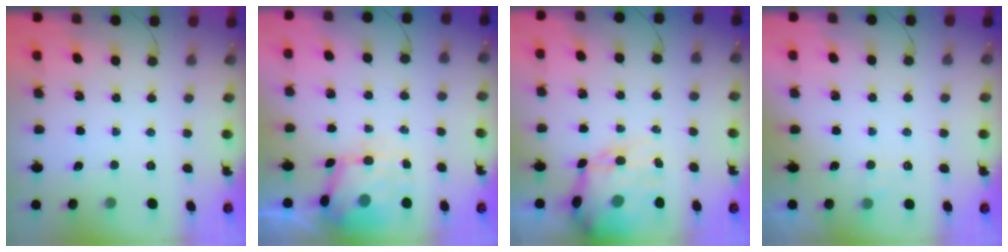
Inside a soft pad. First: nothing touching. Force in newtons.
{"total": 6.6, "press": 6.4, "slide": 1.4}
{"total": 11.6, "press": 11.2, "slide": 3.0}
{"total": 1.4, "press": 1.0, "slide": 1.0}